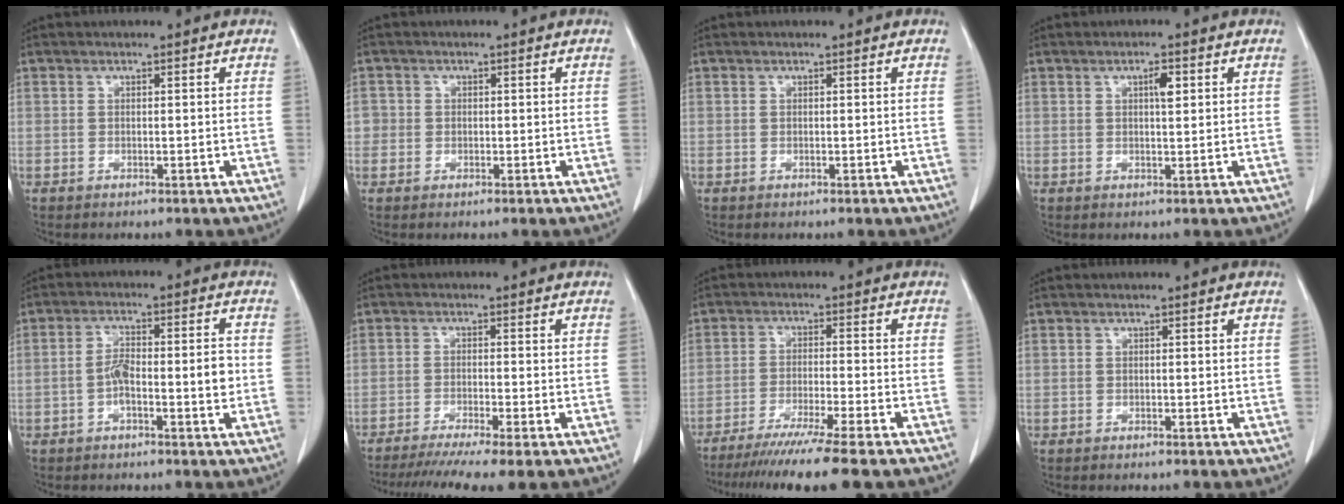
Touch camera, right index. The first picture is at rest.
{"total": 1.9, "force": [-0.2, 1.9, 0.2], "torque": [0.010, 0.006, -0.005]}
{"total": 0.0}
{"total": 2.2, "force": [0.8, 0.5, 1.9], "torque": [-0.035, 0.000, 0.013]}
{"total": 6.3, "force": [-1.3, 1.6, 5.9], "torque": [-0.104, 0.017, -0.022]}
{"total": 9.5, "force": [-7.4, -0.5, 5.8], "torque": [-0.084, -0.020, -0.116]}
{"total": 12.8, "force": [-10.4, -1.6, 7.4], "torque": [-0.099, -0.043, -0.161]}
{"total": 0.0}